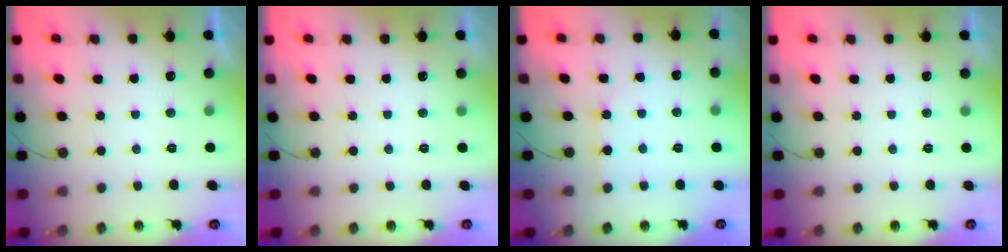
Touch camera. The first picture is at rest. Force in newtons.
{"total": 0.0}
{"total": 2.4, "press": 2.4, "slide": 0.3}
{"total": 0.0}